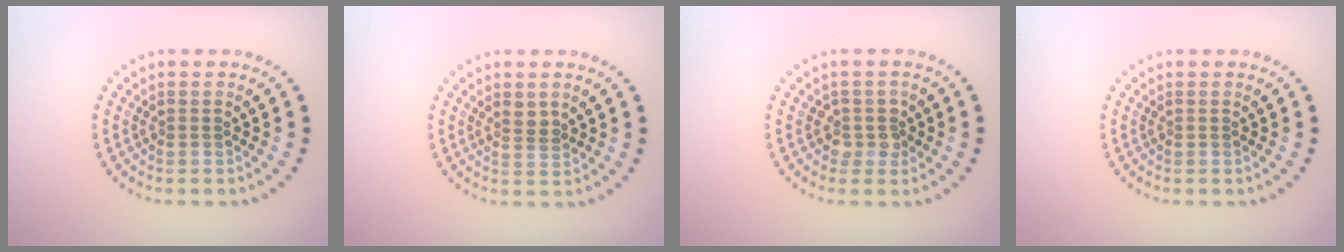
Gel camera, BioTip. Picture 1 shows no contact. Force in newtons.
{"total": 1.7, "press": 1.4, "slide": 0.9}
{"total": 1.7, "press": 1.5, "slide": 0.7}
{"total": 0.0}